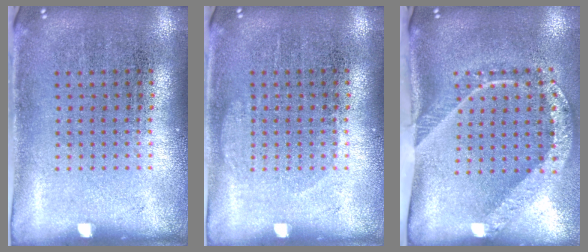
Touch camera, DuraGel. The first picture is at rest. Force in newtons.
{"total": 0.9, "press": 0.9, "slide": 0.3}
{"total": 2.4, "press": 1.7, "slide": 1.7}